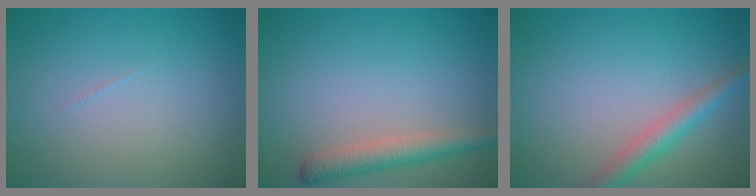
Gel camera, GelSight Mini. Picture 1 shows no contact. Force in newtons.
{"total": 3.0, "press": 3.0, "slide": 0.2}
{"total": 2.8, "press": 2.8, "slide": 0.2}